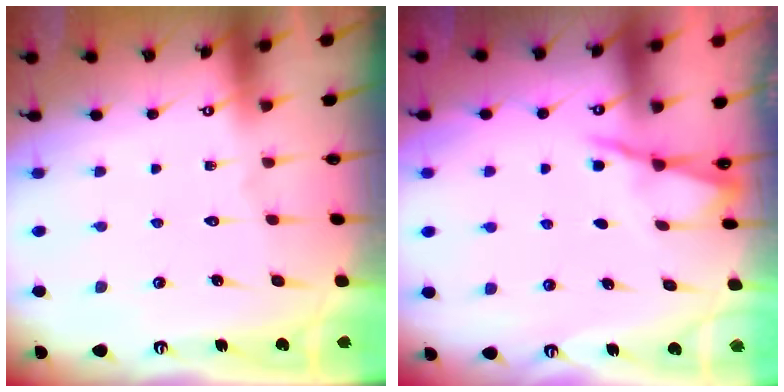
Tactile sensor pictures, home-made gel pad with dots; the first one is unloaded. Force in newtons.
{"total": 2.8, "press": 2.8, "slide": 0.4}